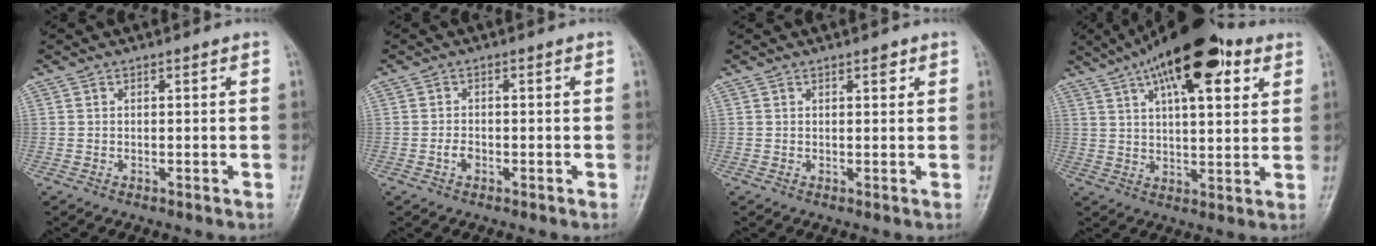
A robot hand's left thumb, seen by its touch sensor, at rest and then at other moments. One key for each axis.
{"total": 1.8, "fx": -0.8, "fy": 1.2, "fz": 1.1, "tx": -0.019, "ty": 0.006, "tz": -0.017}
{"total": 1.5, "fx": 0.9, "fy": 0.7, "fz": 1.0, "tx": -0.006, "ty": -0.002, "tz": 0.010}
{"total": 18.7, "fx": 9.9, "fy": 7.1, "fz": 14.2, "tx": -0.205, "ty": -0.011, "tz": 0.155}